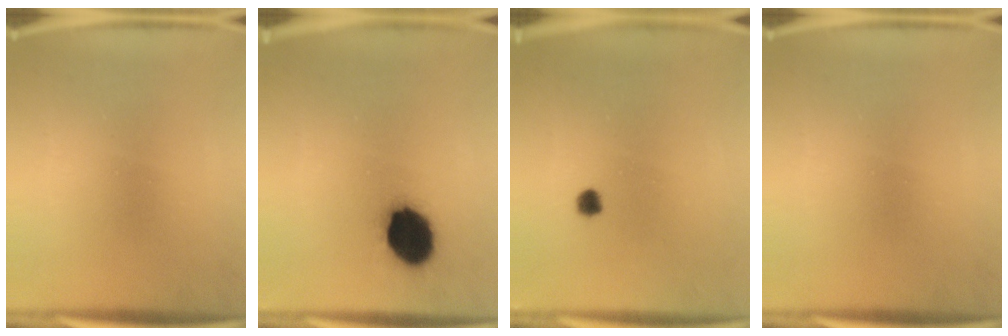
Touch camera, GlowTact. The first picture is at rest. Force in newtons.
{"total": 12.6}
{"total": 1.9}
{"total": 0.0}